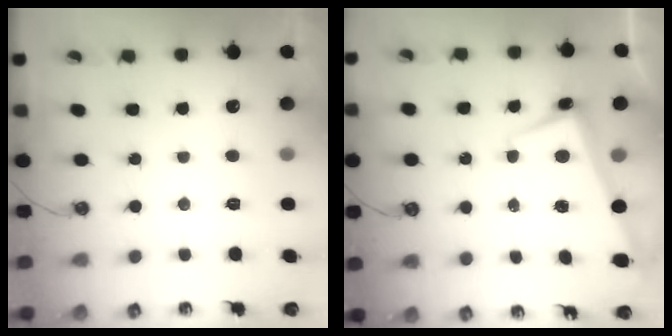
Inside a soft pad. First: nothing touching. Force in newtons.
{"total": 2.7, "press": 2.7, "slide": 0.5}